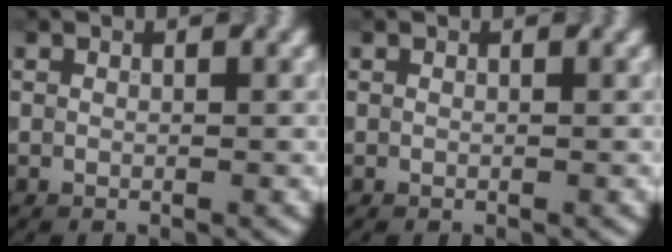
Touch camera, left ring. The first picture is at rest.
{"total": 0.0}